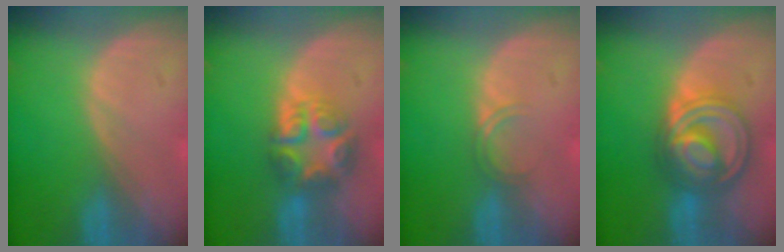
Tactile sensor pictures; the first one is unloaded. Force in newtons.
{"total": 7.6, "press": 6.7, "slide": 3.7}
{"total": 1.7, "press": 1.7, "slide": 0.3}
{"total": 9.0, "press": 8.9, "slide": 0.7}